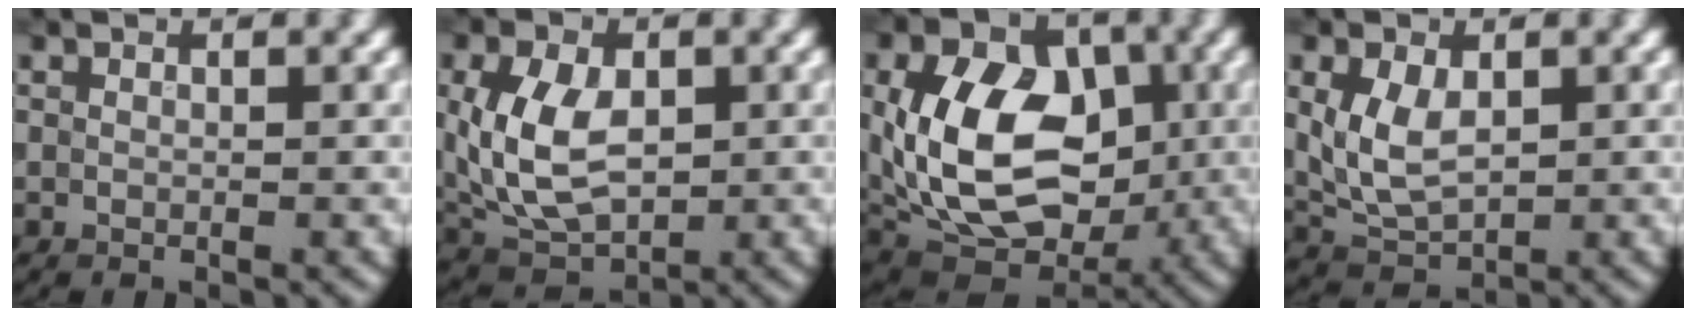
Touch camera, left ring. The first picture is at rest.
{"total": 7.9, "force": [0.4, 5.1, 6.1], "torque": [-0.133, 0.001, 0.006]}
{"total": 12.4, "force": [0.0, 8.4, 9.1], "torque": [-0.169, -0.008, -0.004]}
{"total": 4.7, "force": [0.7, 2.9, 3.6], "torque": [-0.080, 0.003, 0.020]}